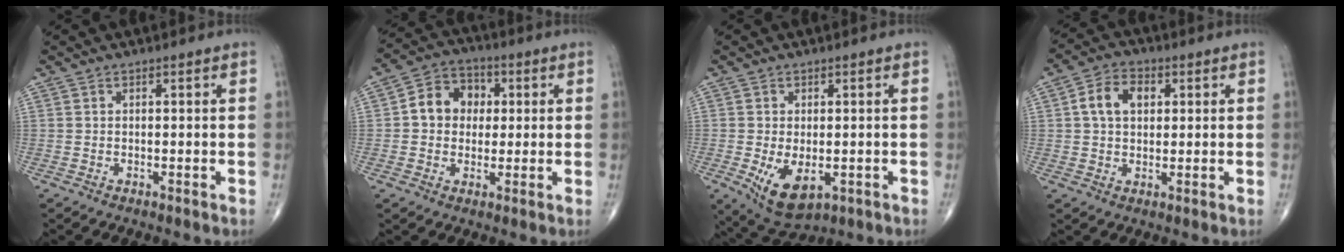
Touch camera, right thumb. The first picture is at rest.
{"total": 8.8, "force": [1.0, 7.3, 4.8], "torque": [-0.046, 0.019, 0.006]}
{"total": 8.1, "force": [-2.0, 4.4, 6.5], "torque": [-0.104, -0.013, -0.019]}
{"total": 7.0, "force": [1.5, 4.9, 4.8], "torque": [-0.073, 0.011, 0.022]}